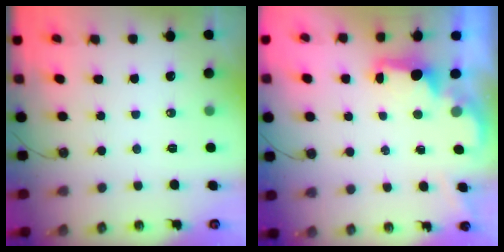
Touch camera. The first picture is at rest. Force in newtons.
{"total": 1.8, "press": 1.6, "slide": 0.8}